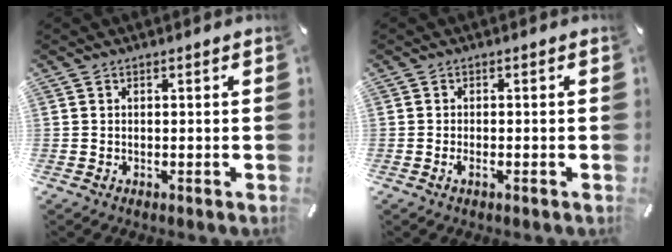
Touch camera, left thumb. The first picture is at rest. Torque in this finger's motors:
{"motor_torque": [0.09, 0.15, -0.02, -0.02, 0.04]}